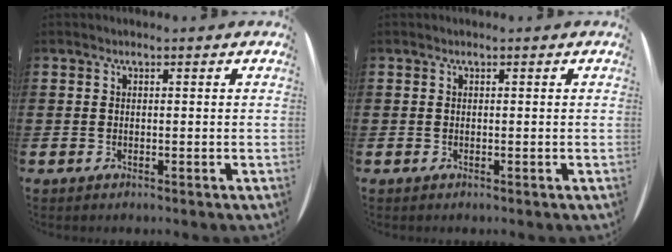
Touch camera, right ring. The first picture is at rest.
{"total": 0.0}